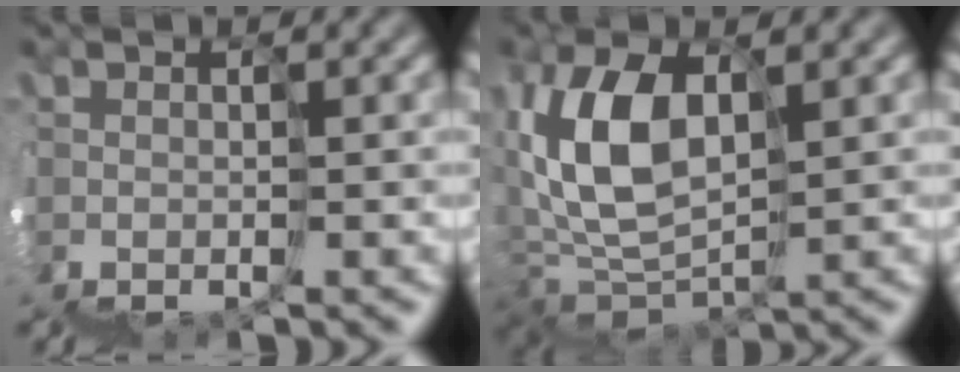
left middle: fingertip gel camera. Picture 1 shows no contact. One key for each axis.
{"total": 5.2, "fx": 3.7, "fy": 2.7, "fz": 2.4, "tx": -0.061, "ty": 0.041, "tz": 0.057}